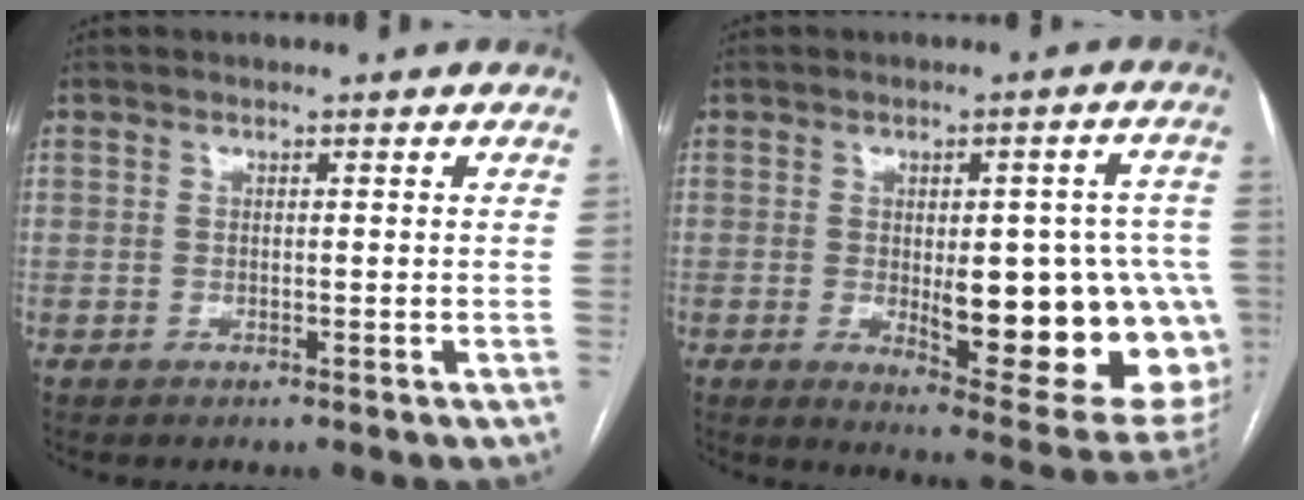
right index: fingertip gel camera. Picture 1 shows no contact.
{"total": 20.5, "force": [-3.0, 6.3, 19.3], "torque": [-0.166, 0.010, -0.010]}